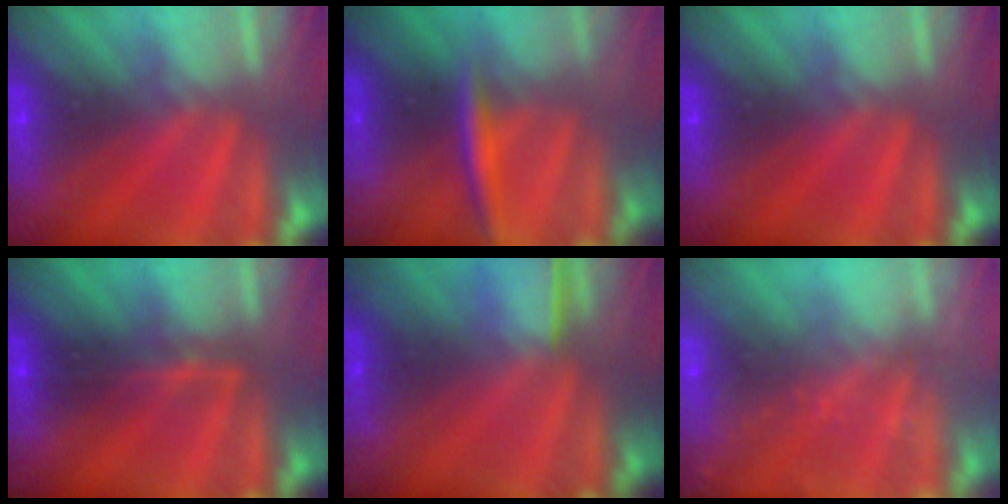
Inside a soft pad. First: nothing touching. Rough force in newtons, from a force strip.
{"total": 2.9}
{"total": 0.0}
{"total": 2.4}
{"total": 1.3}
{"total": 8.2}